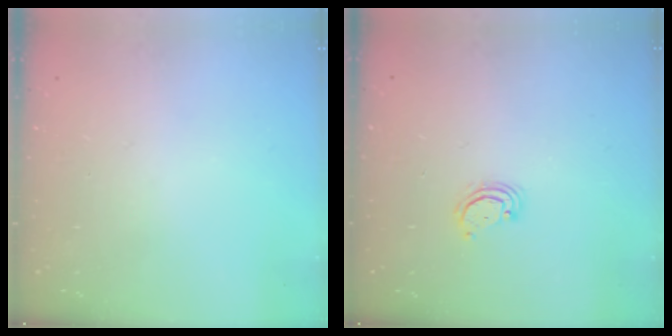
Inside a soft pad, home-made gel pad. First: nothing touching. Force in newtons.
{"total": 2.9, "press": 2.9, "slide": 0.2}